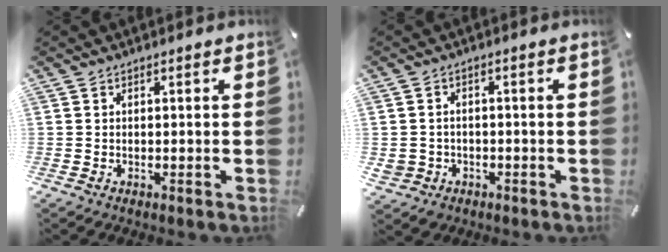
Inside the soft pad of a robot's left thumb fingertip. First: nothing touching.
{"total": 3.6, "force": [-1.6, 3.2, 0.7], "torque": [-0.026, 0.002, -0.034]}